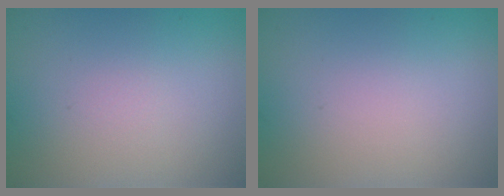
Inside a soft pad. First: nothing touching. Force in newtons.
{"total": 0.0}